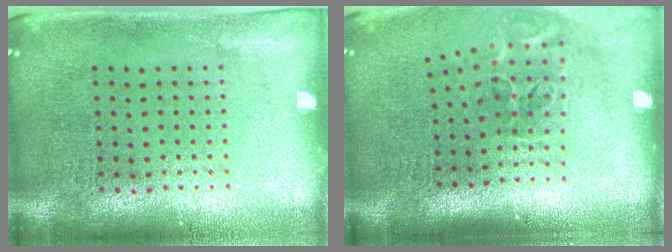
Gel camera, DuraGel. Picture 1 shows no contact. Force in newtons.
{"total": 2.0, "press": 1.2, "slide": 1.7}